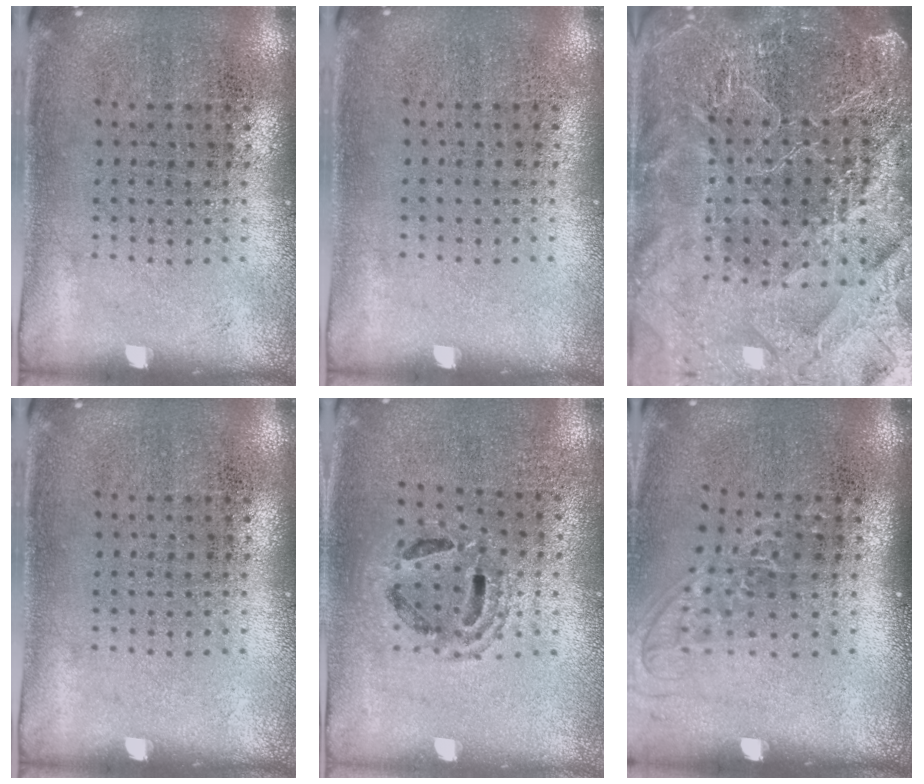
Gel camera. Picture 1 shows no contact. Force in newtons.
{"total": 0.0}
{"total": 6.1, "press": 5.3, "slide": 3.0}
{"total": 0.0}
{"total": 1.2, "press": 1.1, "slide": 0.4}
{"total": 1.3, "press": 1.0, "slide": 0.7}